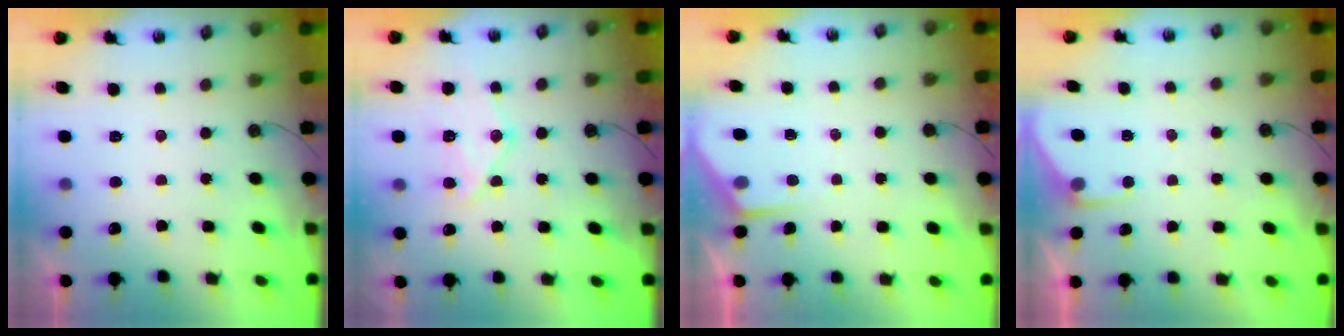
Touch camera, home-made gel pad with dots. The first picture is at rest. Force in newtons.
{"total": 12.6, "press": 12.6, "slide": 0.9}
{"total": 3.5, "press": 3.5, "slide": 0.5}
{"total": 2.9, "press": 2.9, "slide": 0.5}